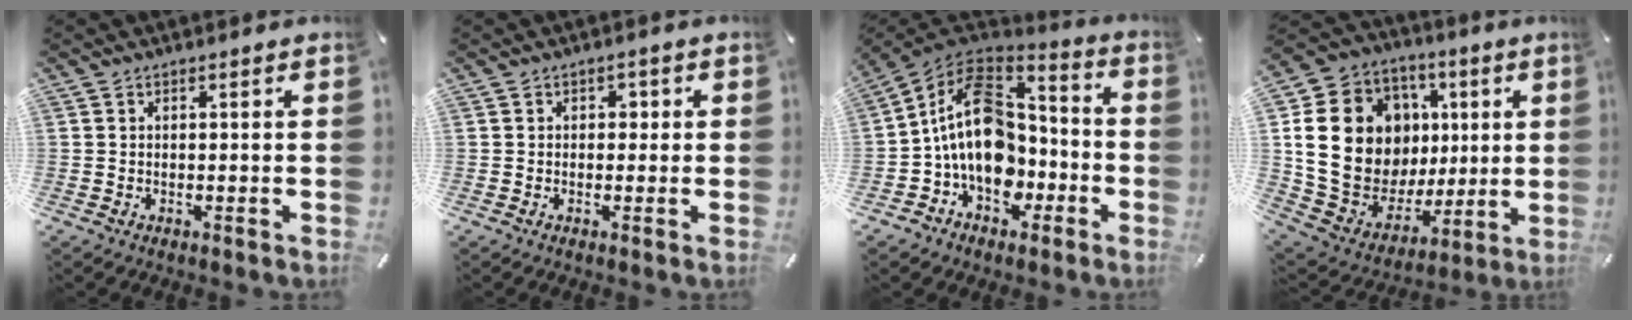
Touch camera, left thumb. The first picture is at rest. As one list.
[{"total": 1.8, "force": [-0.2, 1.6, 0.7], "torque": [-0.008, 0.005, -0.009]}, {"total": 18.0, "force": [-1.8, 14.0, 11.2], "torque": [-0.202, 0.008, -0.027]}, {"total": 23.5, "force": [5.3, 19.1, 12.6], "torque": [-0.245, -0.033, 0.129]}]